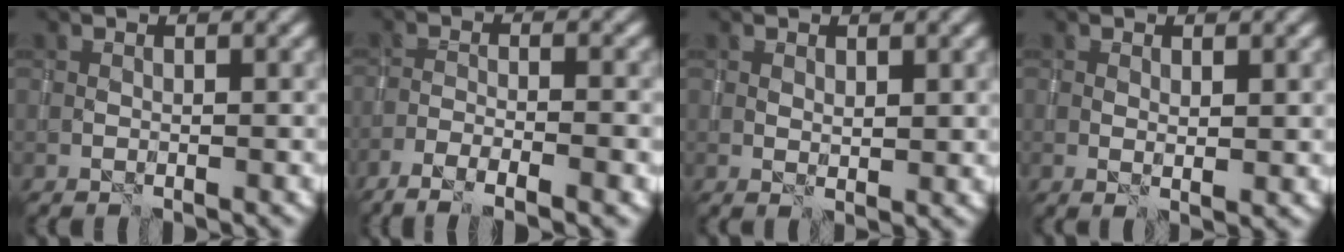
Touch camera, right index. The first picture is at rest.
{"total": 5.8, "force": [-3.9, 1.3, 4.1], "torque": [-0.069, -0.001, -0.070]}
{"total": 1.2, "force": [0.4, 0.6, 1.0], "torque": [-0.017, -0.006, 0.010]}
{"total": 1.3, "force": [0.3, 0.4, 1.2], "torque": [-0.020, -0.004, 0.007]}